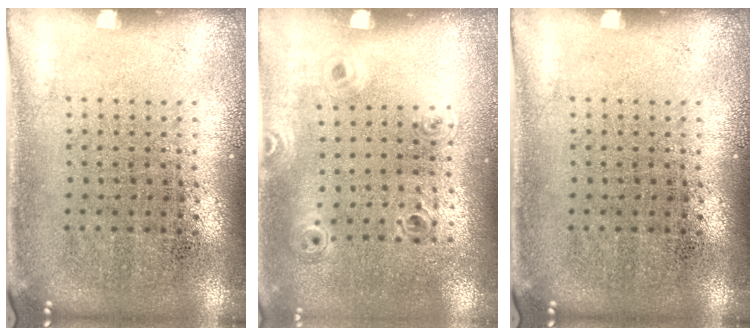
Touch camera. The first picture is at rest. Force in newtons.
{"total": 0.9, "press": 0.9, "slide": 0.2}
{"total": 0.0}